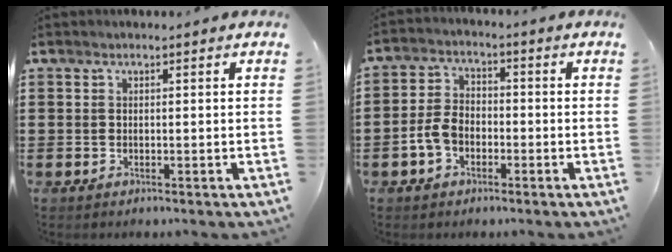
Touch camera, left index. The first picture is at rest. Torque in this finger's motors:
{"motor_torque": [0.35, 0.14, 0.31, 0.10]}